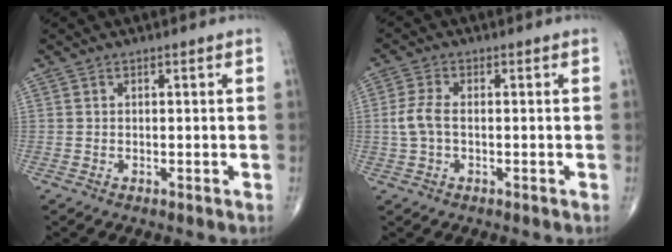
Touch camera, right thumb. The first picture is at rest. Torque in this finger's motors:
{"motor_torque": [-0.17, 0.32, 0.50, -0.10, 0.03]}